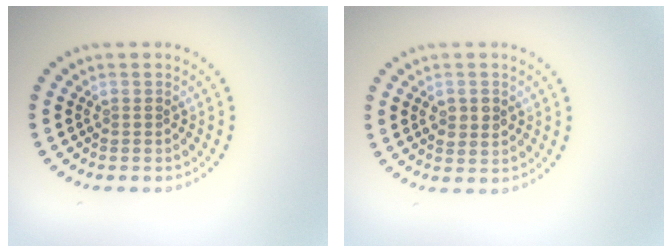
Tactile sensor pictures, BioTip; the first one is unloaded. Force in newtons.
{"total": 2.0, "press": 1.9, "slide": 0.3}